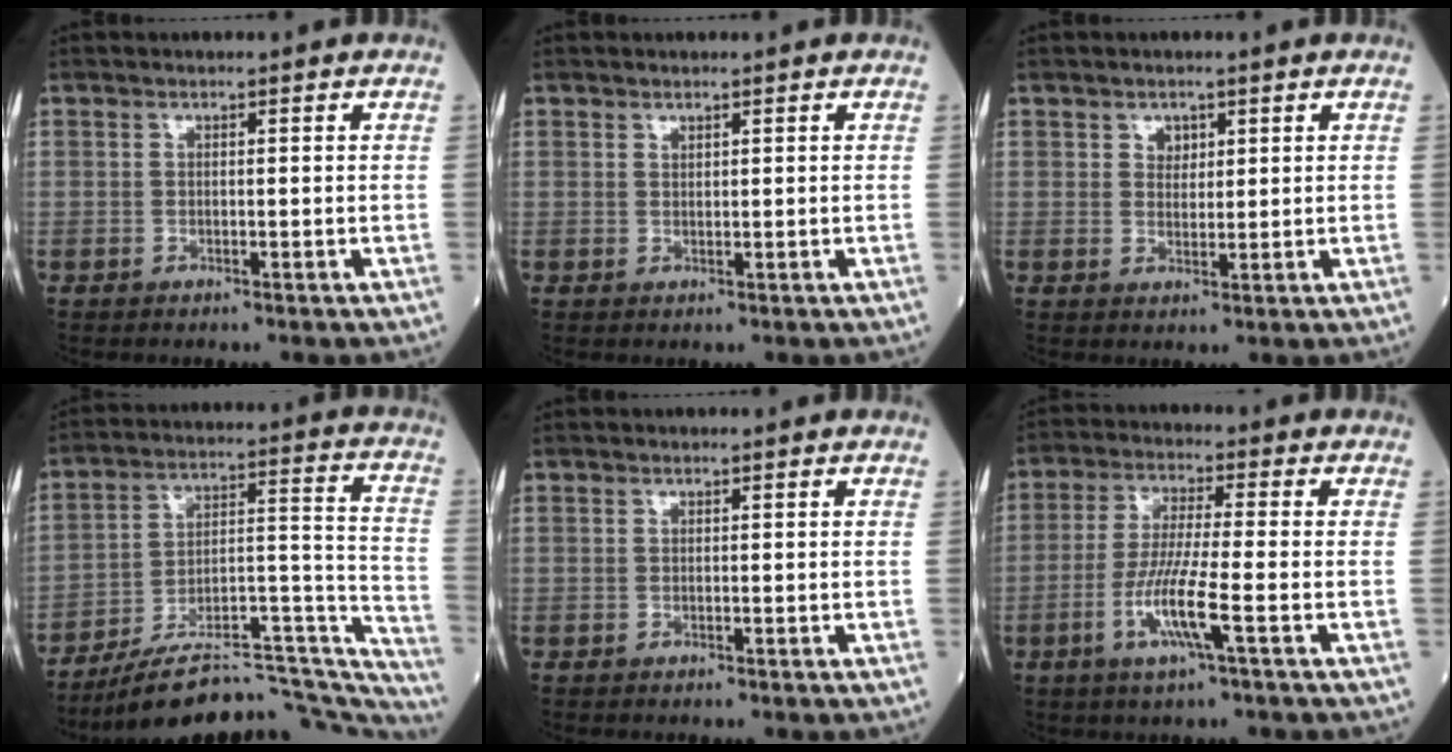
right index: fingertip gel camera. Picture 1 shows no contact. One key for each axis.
{"total": 0.6, "fx": 0.5, "fy": 0.2, "fz": 0.2, "tx": -0.003, "ty": -0.005, "tz": 0.008}
{"total": 2.1, "fx": 1.1, "fy": 1.5, "fz": 0.9, "tx": -0.011, "ty": -0.001, "tz": 0.019}
{"total": 27.2, "fx": -24.4, "fy": 5.1, "fz": 10.8, "tx": -0.087, "ty": 0.042, "tz": -0.345}
{"total": 0.0}
{"total": 8.1, "fx": -2.9, "fy": -0.2, "fz": 7.5, "tx": -0.153, "ty": -0.011, "tz": -0.058}